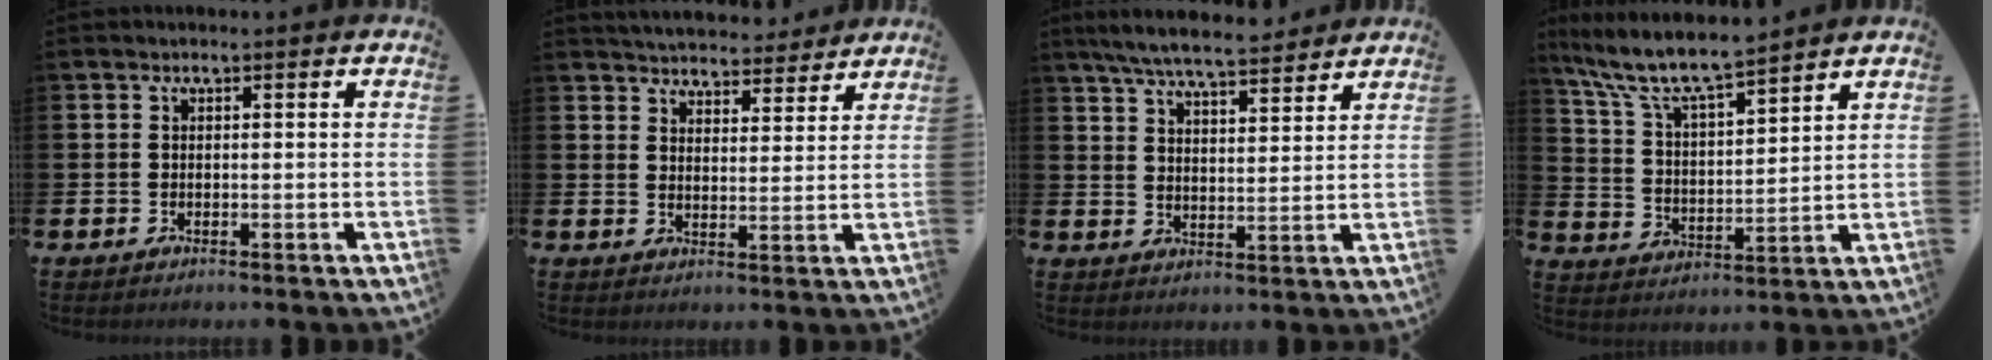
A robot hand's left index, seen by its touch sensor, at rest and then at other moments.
{"total": 4.9, "force": [4.8, 0.9, -0.2], "torque": [-0.013, -0.031, 0.087]}
{"total": 6.9, "force": [6.5, 0.8, 2.2], "torque": [-0.061, -0.028, 0.115]}
{"total": 8.6, "force": [7.8, 1.1, 3.3], "torque": [-0.101, -0.046, 0.137]}